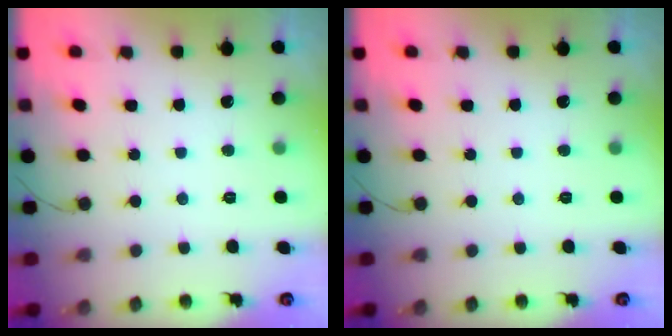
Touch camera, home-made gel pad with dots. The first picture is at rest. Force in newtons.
{"total": 0.0}